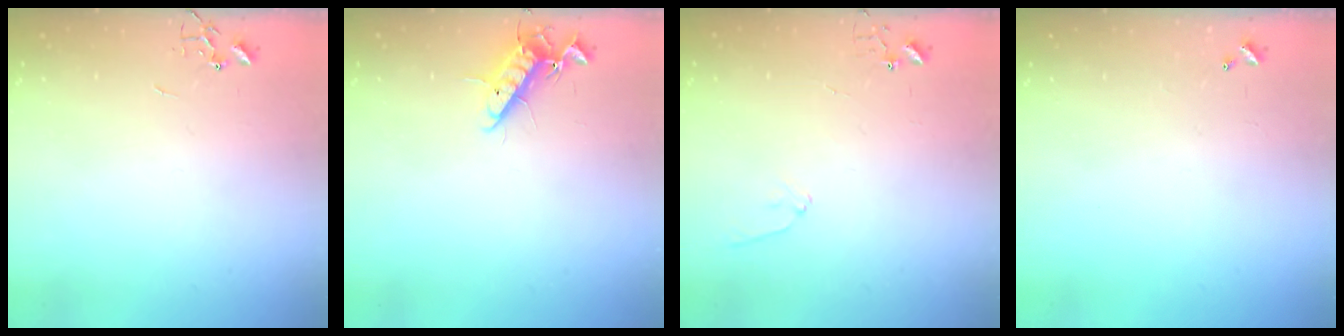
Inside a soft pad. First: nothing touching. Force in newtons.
{"total": 12.1, "press": 11.9, "slide": 2.0}
{"total": 6.5, "press": 6.5, "slide": 0.6}
{"total": 0.0}